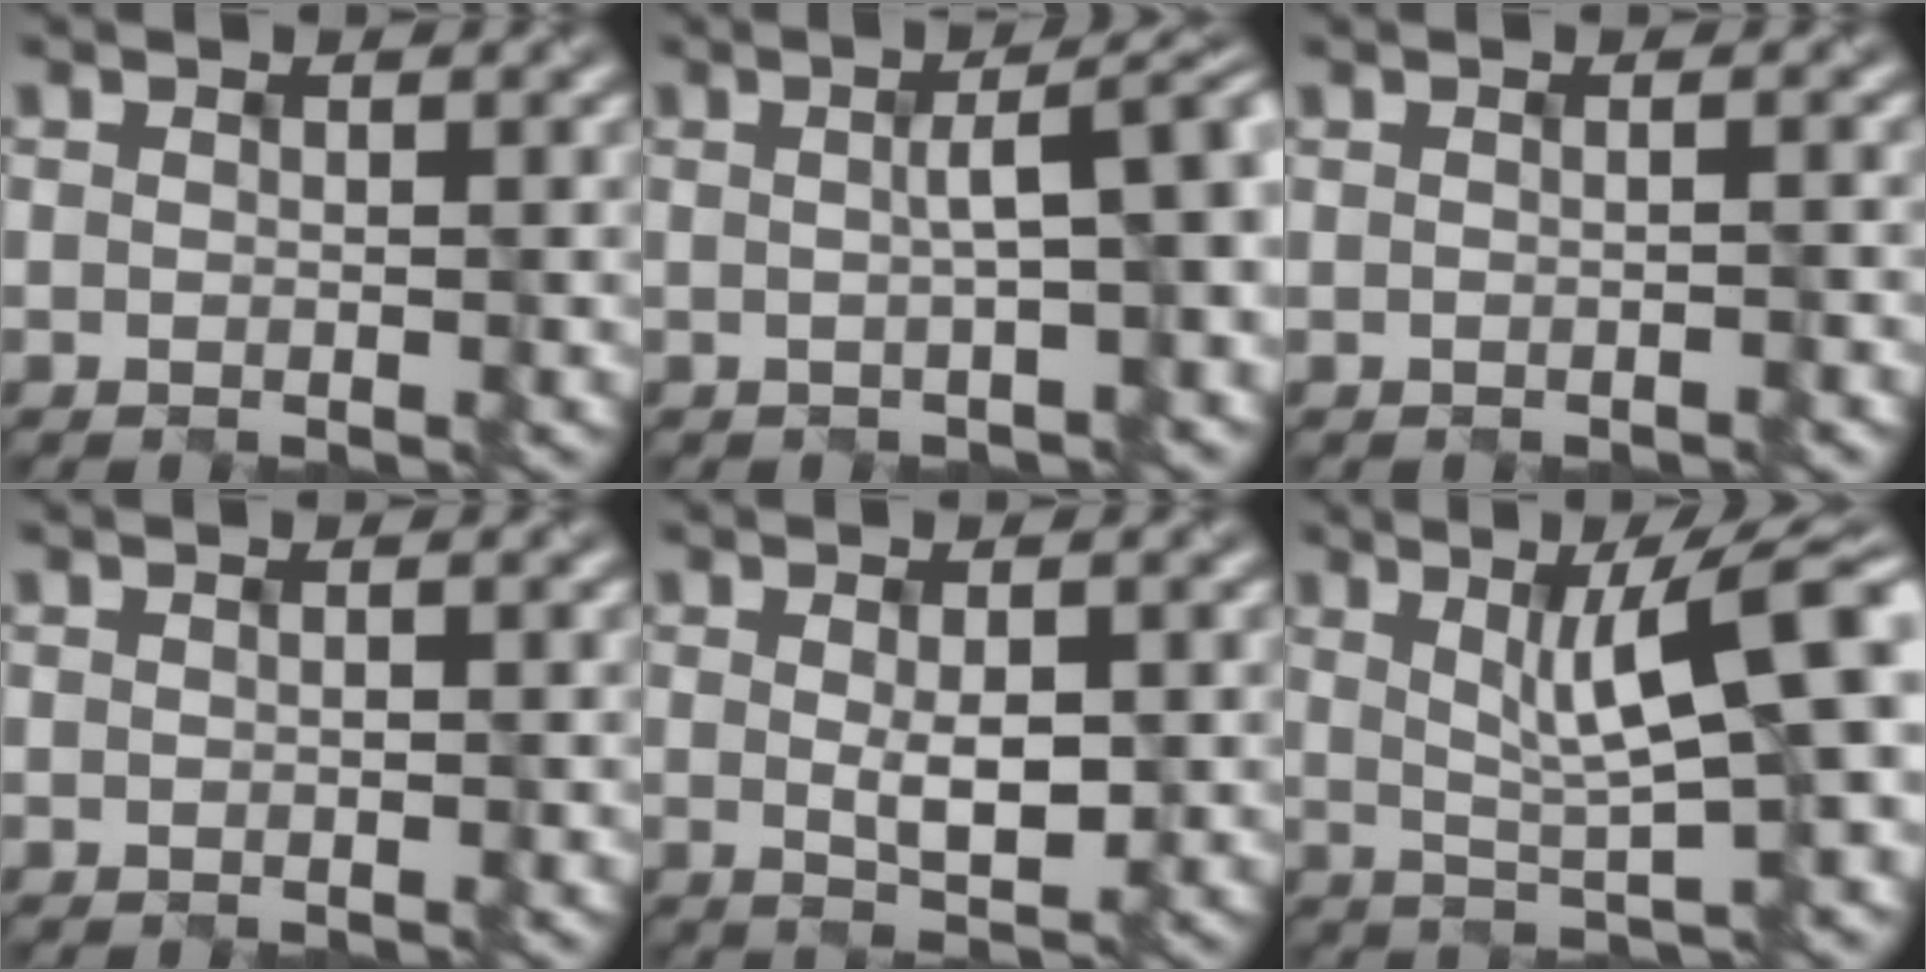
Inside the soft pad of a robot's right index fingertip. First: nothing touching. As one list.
[{"total": 6.0, "force": [0.4, 1.8, 5.7], "torque": [-0.047, 0.019, 0.007]}, {"total": 1.9, "force": [-0.1, 0.9, 1.6], "torque": [-0.005, 0.004, -0.012]}, {"total": 0.7, "force": [0.1, 0.3, 0.7], "torque": [-0.008, -0.001, -0.001]}, {"total": 2.6, "force": [0.0, 0.7, 2.5], "torque": [-0.047, -0.006, 0.011]}, {"total": 9.6, "force": [2.1, 2.1, 9.1], "torque": [-0.133, 0.012, 0.040]}]